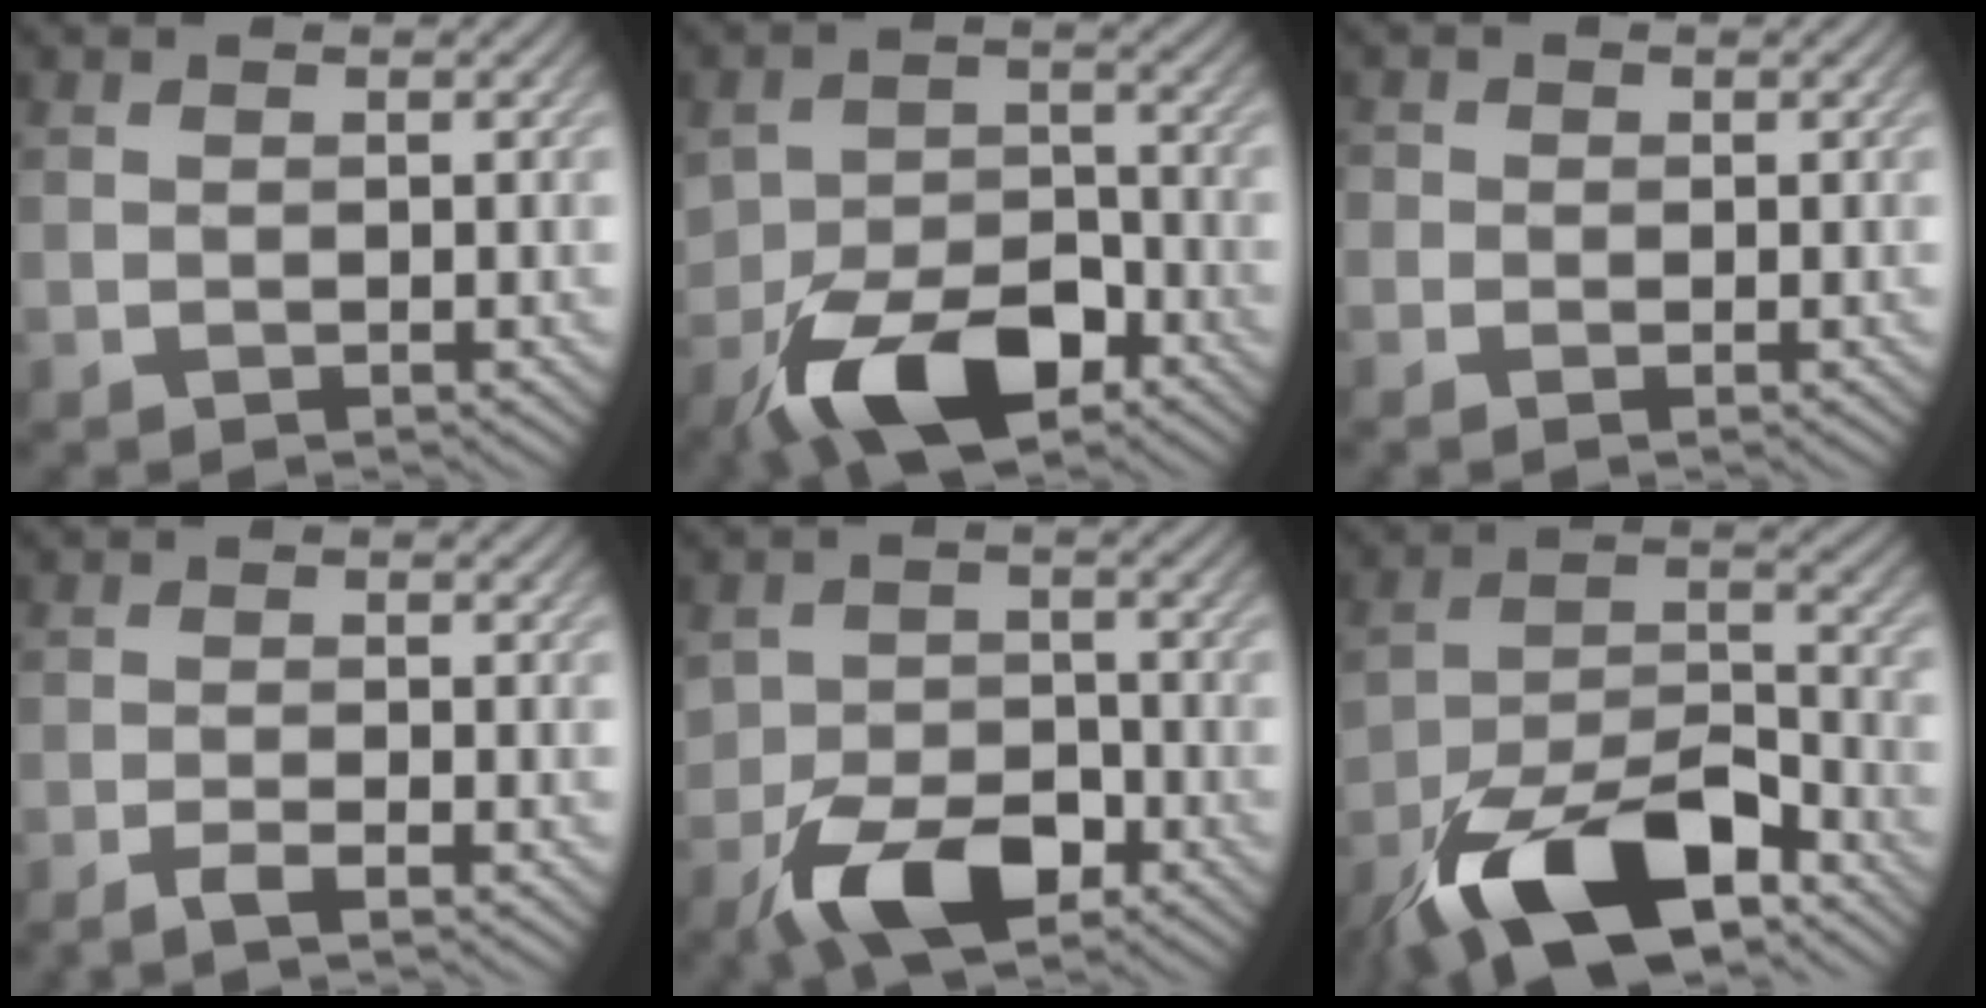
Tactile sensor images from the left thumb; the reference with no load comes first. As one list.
[{"total": 10.9, "force": [-6.0, 5.9, 7.0], "torque": [-0.137, -0.017, -0.104]}, {"total": 1.3, "force": [-0.4, 1.2, 0.3], "torque": [-0.003, -0.002, -0.010]}, {"total": 2.3, "force": [-1.6, 0.2, 1.6], "torque": [-0.029, 0.003, -0.037]}, {"total": 8.5, "force": [-4.7, 4.9, 5.1], "torque": [-0.100, -0.010, -0.087]}, {"total": 15.1, "force": [-9.8, 6.1, 9.7], "torque": [-0.183, -0.011, -0.186]}]